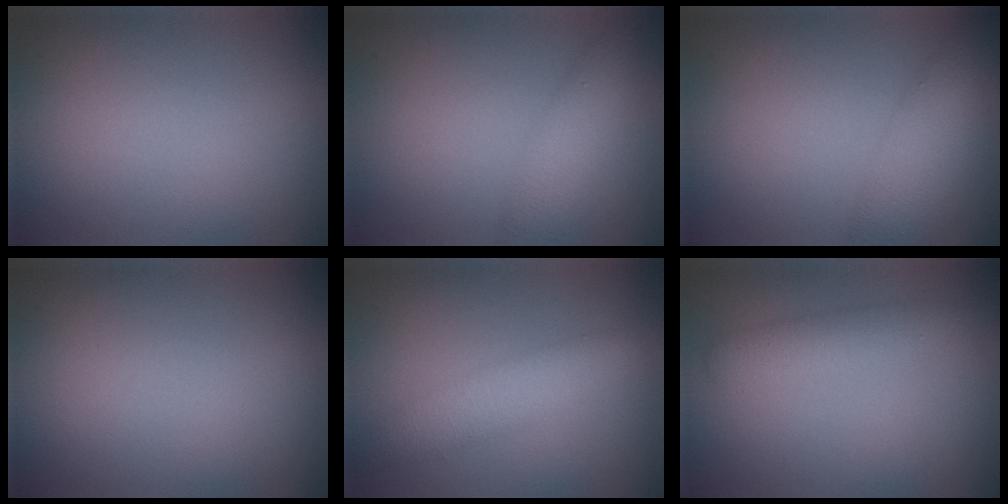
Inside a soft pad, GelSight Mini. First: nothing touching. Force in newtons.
{"total": 2.8, "press": 2.8, "slide": 0.2}
{"total": 4.3, "press": 4.3, "slide": 0.1}
{"total": 0.0}
{"total": 3.7, "press": 3.7, "slide": 0.1}
{"total": 2.4, "press": 2.4, "slide": 0.1}